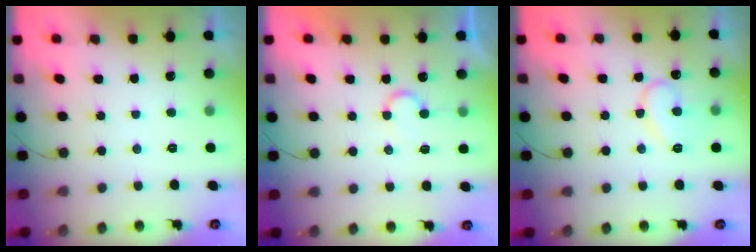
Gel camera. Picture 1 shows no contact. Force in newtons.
{"total": 6.4, "press": 6.4, "slide": 0.4}
{"total": 11.0, "press": 11.0, "slide": 1.0}